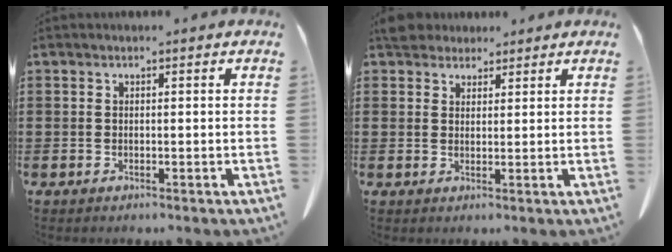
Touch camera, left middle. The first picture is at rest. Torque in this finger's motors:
{"motor_torque": [0.24, -0.01, 0.06, 0.01]}